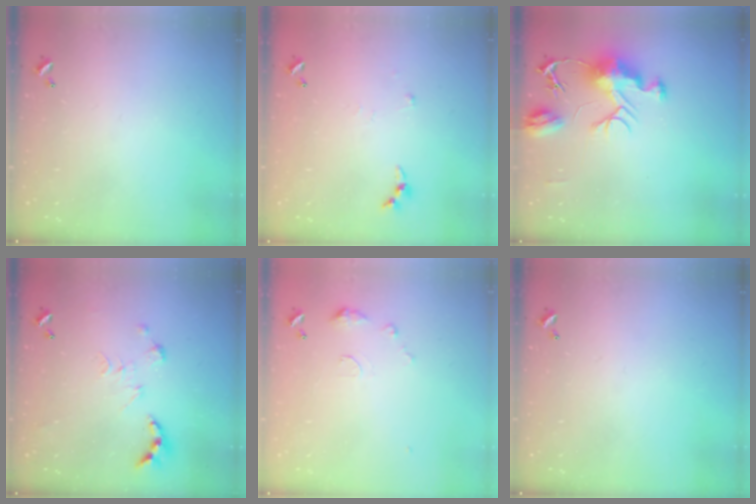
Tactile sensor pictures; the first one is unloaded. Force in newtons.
{"total": 3.0, "press": 2.9, "slide": 0.4}
{"total": 10.2, "press": 10.1, "slide": 1.0}
{"total": 0.0}
{"total": 6.4, "press": 6.4, "slide": 0.7}
{"total": 0.0}